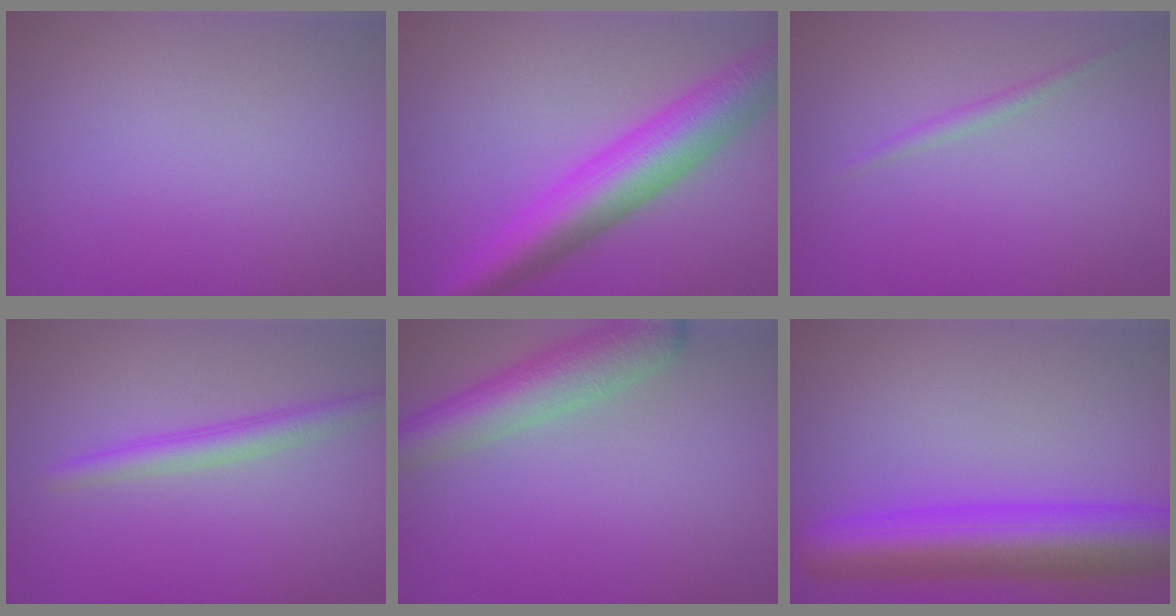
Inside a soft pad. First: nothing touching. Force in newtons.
{"total": 8.2, "press": 8.2, "slide": 0.2}
{"total": 0.9, "press": 0.9, "slide": 0.0}
{"total": 2.5, "press": 2.5, "slide": 0.0}
{"total": 5.3, "press": 5.3, "slide": 0.3}
{"total": 9.0, "press": 9.0, "slide": 0.2}